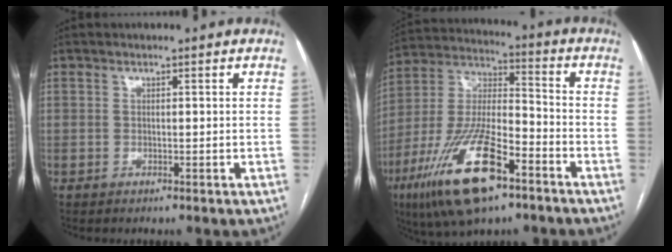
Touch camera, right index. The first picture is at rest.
{"total": 18.9, "force": [-10.1, 5.5, 15.0], "torque": [-0.329, -0.021, -0.181]}